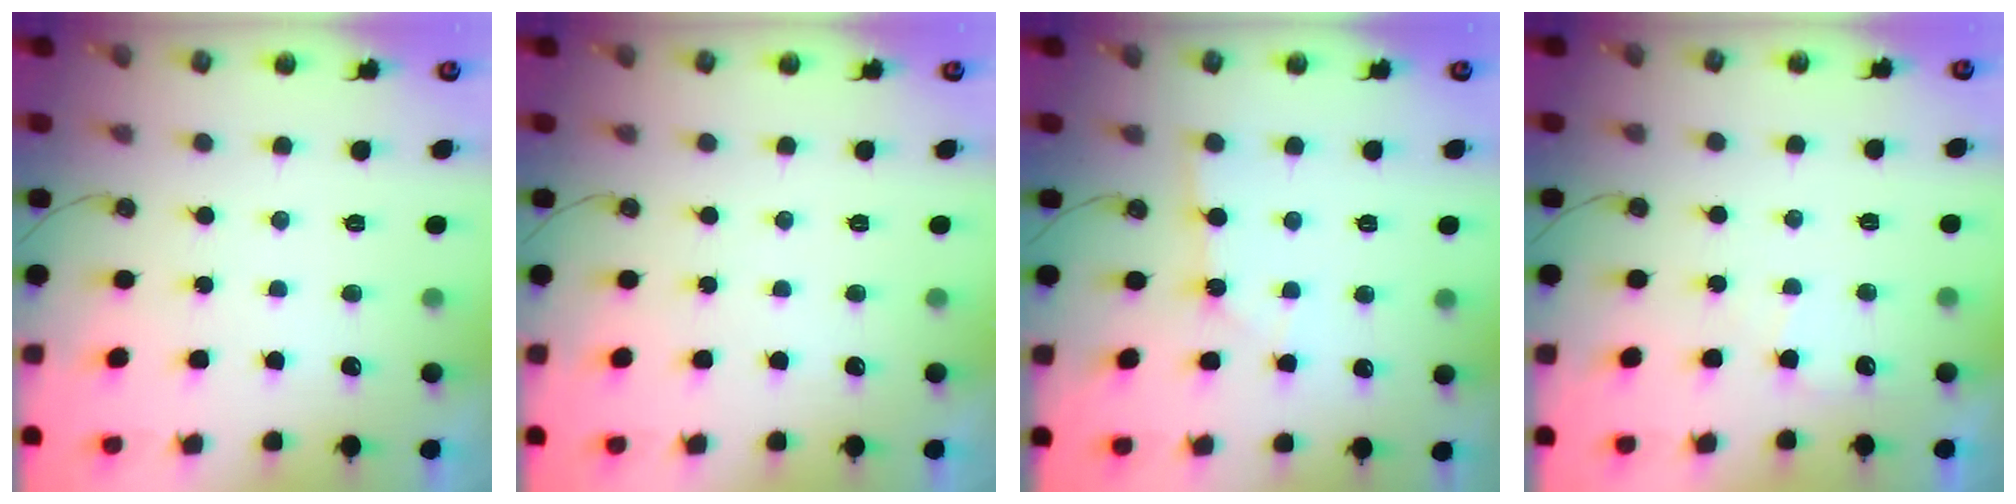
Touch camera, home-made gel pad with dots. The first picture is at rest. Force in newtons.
{"total": 0.0}
{"total": 2.0, "press": 2.0, "slide": 0.2}
{"total": 4.3, "press": 4.2, "slide": 0.5}